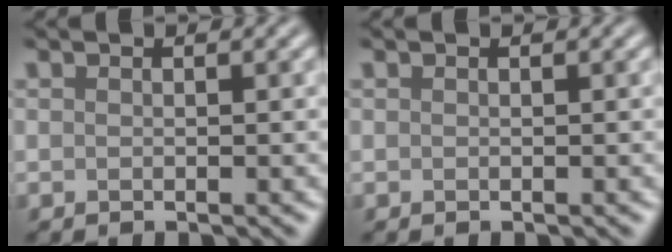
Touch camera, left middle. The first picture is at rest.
{"total": 0.0}